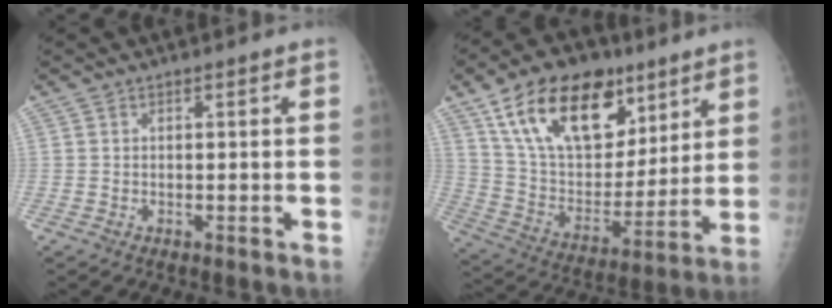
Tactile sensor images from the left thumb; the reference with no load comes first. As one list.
[{"total": 23.9, "force": [13.3, 13.9, 14.2], "torque": [-0.201, -0.035, 0.236]}]